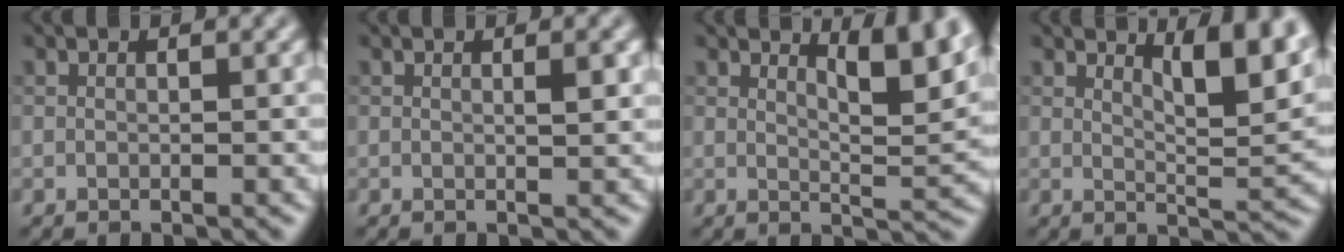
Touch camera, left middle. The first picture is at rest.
{"total": 1.1, "force": [0.3, 0.2, 1.1], "torque": [-0.017, 0.000, 0.003]}
{"total": 5.0, "force": [2.9, 1.2, 3.8], "torque": [-0.053, -0.004, 0.044]}
{"total": 5.7, "force": [3.1, 1.5, 4.5], "torque": [-0.060, -0.004, 0.049]}